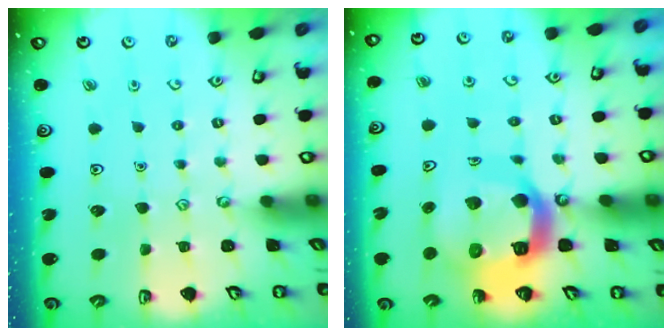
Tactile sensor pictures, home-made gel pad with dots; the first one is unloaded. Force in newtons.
{"total": 17.1, "press": 17.0, "slide": 1.8}